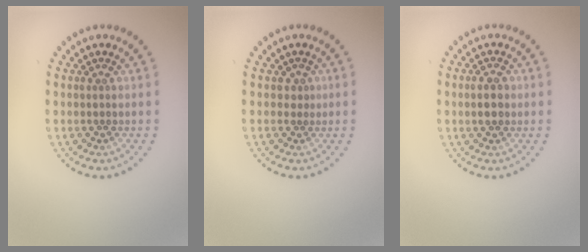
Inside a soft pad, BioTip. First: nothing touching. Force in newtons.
{"total": 0.5, "press": 0.2, "slide": 0.5}
{"total": 2.5, "press": 2.5, "slide": 0.1}